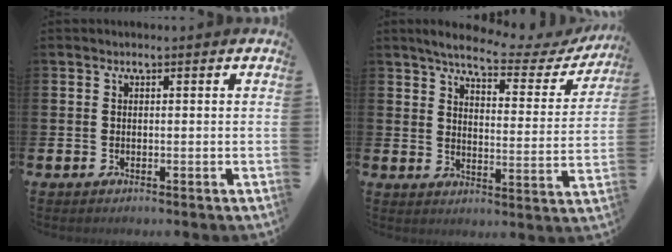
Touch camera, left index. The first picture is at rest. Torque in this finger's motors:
{"motor_torque": [0.87, -1.27, 0.36, 0.02]}